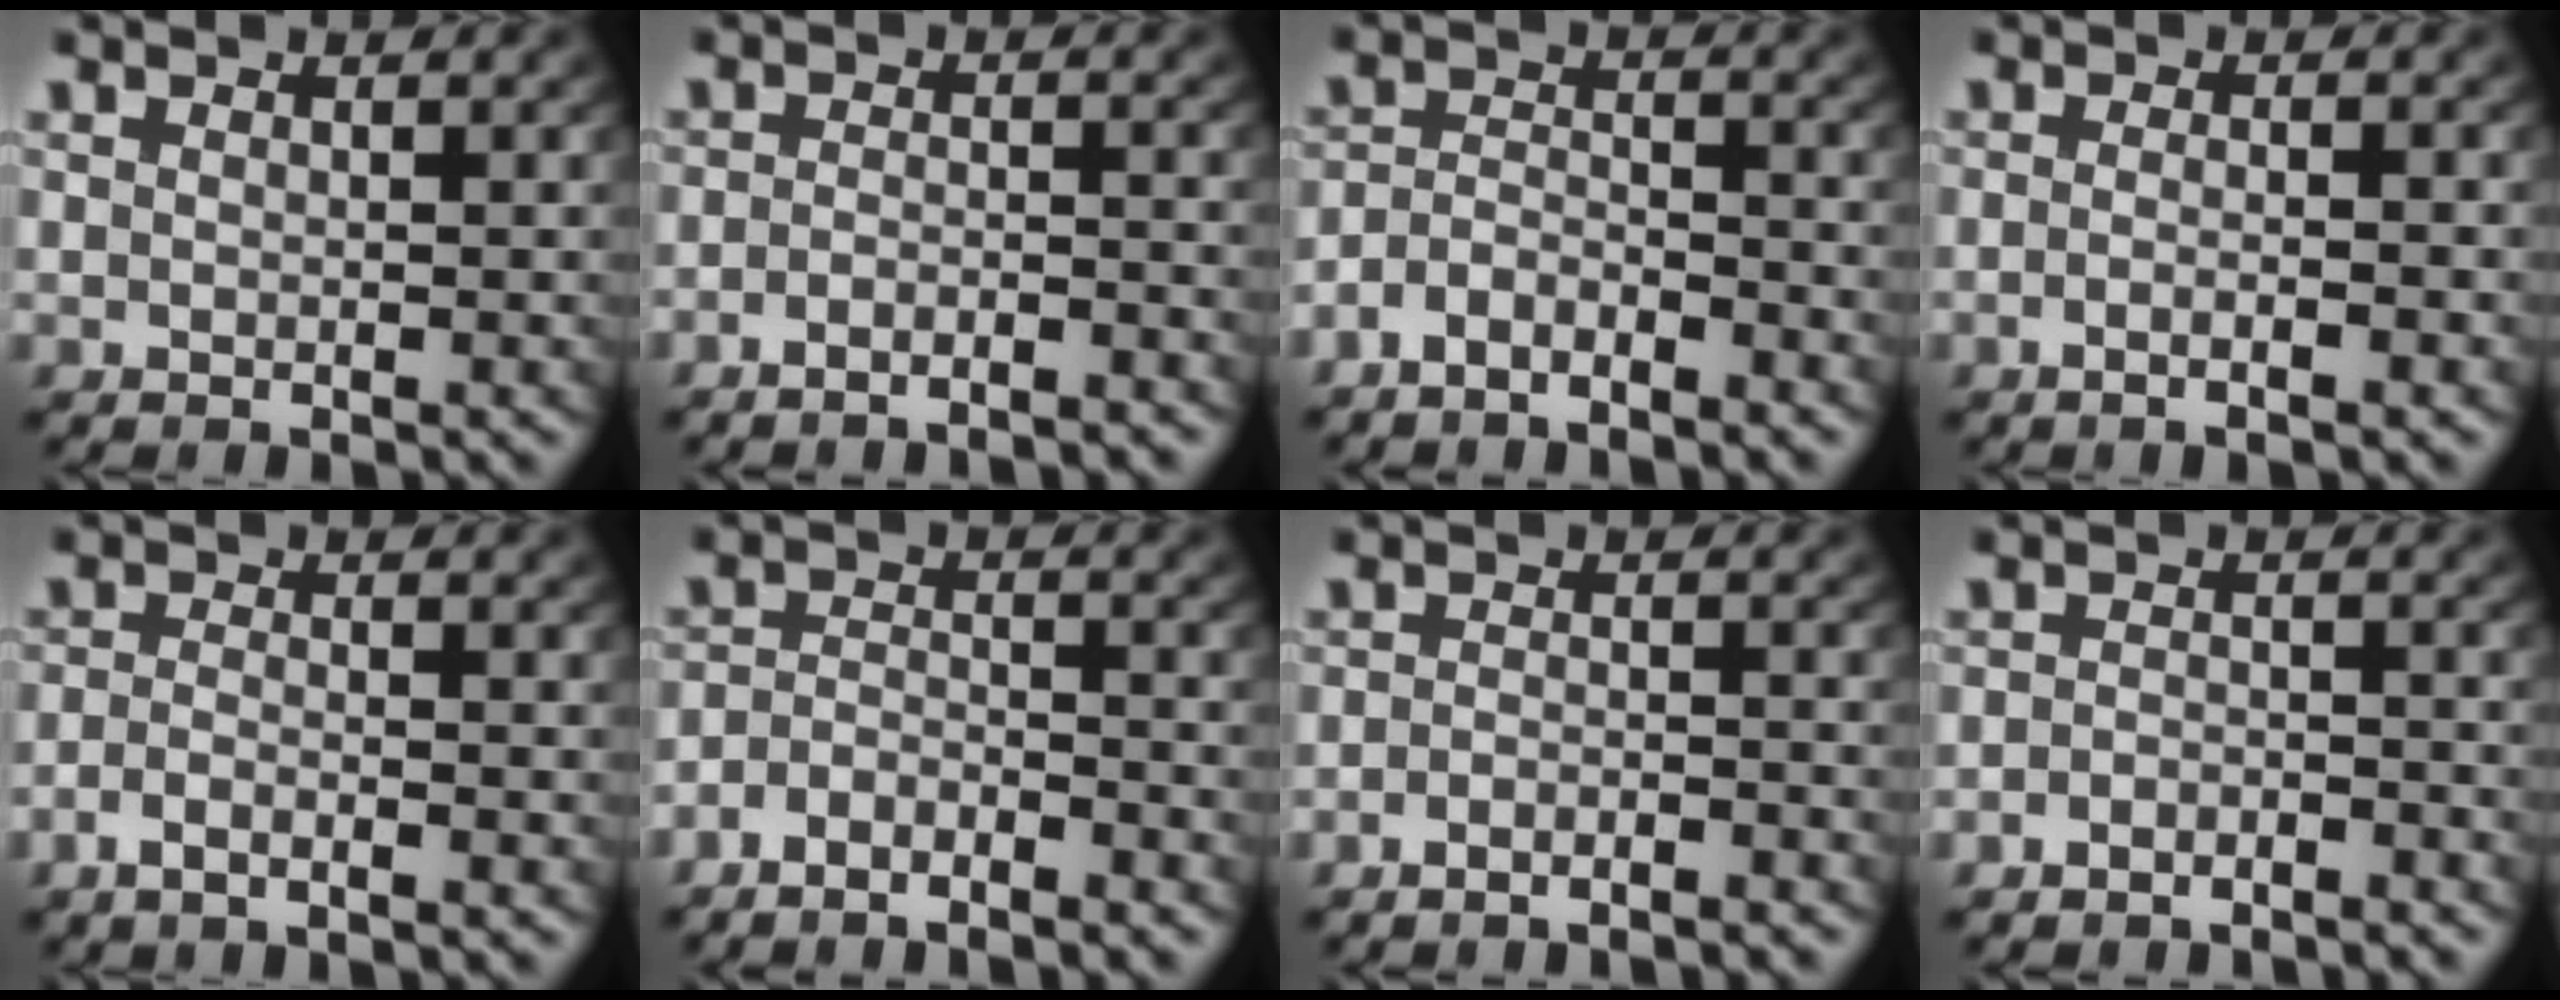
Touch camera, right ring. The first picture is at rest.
{"total": 3.3, "force": [-3.1, 0.5, 0.9], "torque": [-0.012, -0.005, -0.054]}
{"total": 3.8, "force": [-3.0, 2.1, 1.0], "torque": [-0.019, -0.007, -0.057]}
{"total": 1.9, "force": [-1.4, -0.1, 1.3], "torque": [-0.031, -0.006, -0.023]}
{"total": 2.2, "force": [-1.6, 0.6, 1.4], "torque": [-0.037, -0.008, -0.026]}
{"total": 3.9, "force": [-3.4, 1.7, 0.9], "torque": [-0.016, -0.007, -0.063]}
{"total": 3.0, "force": [-2.9, 0.6, 0.6], "torque": [-0.009, -0.005, -0.051]}
{"total": 2.9, "force": [-2.8, 0.8, 0.2], "torque": [-0.004, -0.009, -0.047]}